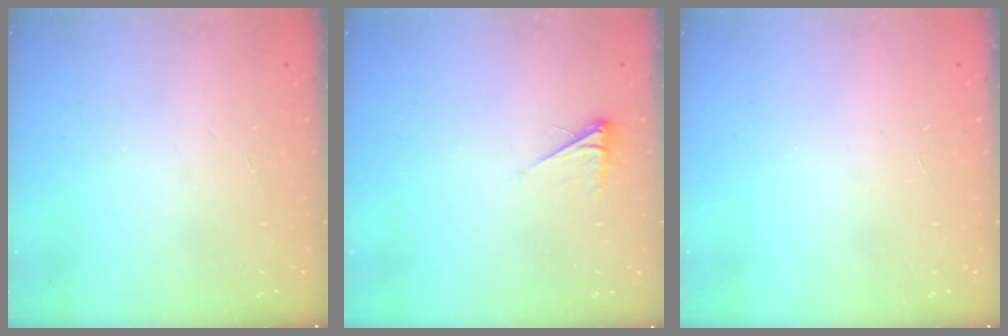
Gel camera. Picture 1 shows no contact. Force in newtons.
{"total": 2.6, "press": 2.6, "slide": 0.4}
{"total": 0.0}